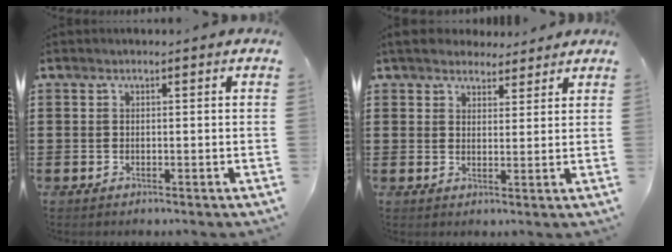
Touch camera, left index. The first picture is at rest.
{"total": 4.2, "force": [3.8, 1.7, 0.7], "torque": [-0.027, -0.002, 0.072]}